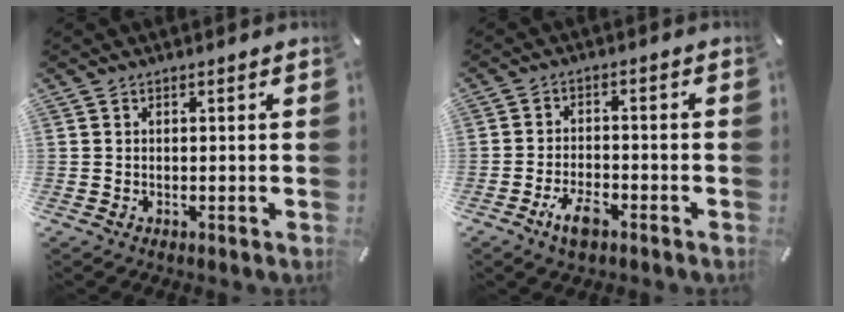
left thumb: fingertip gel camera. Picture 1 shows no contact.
{"total": 5.7, "force": [-3.6, 2.6, 3.7], "torque": [-0.075, 0.017, -0.065]}